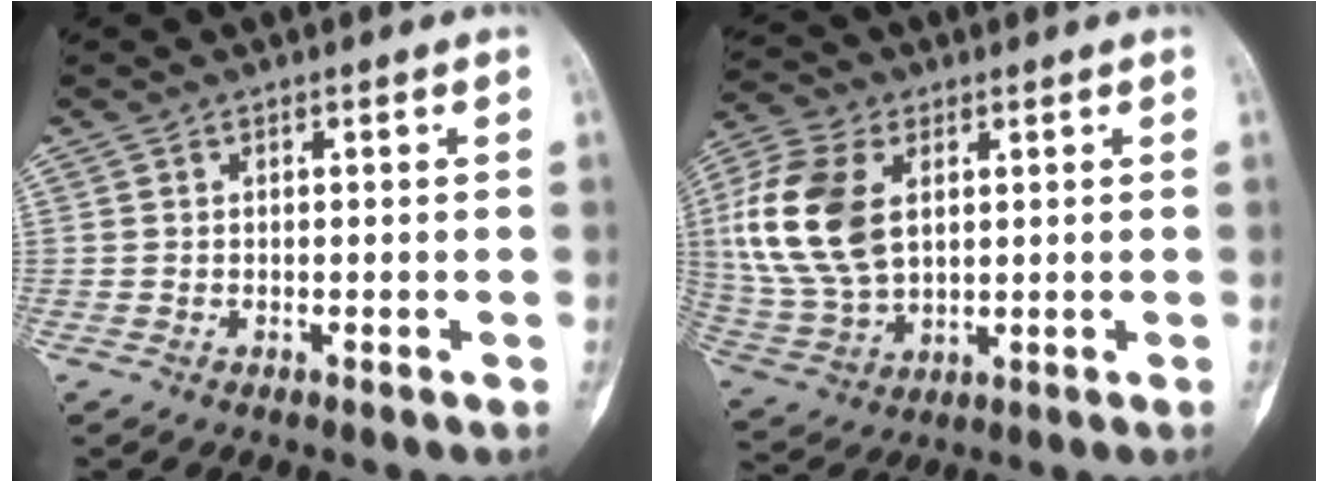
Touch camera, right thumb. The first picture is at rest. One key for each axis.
{"total": 16.4, "fx": 3.4, "fy": 10.2, "fz": 12.3, "tx": -0.261, "ty": -0.003, "tz": 0.070}